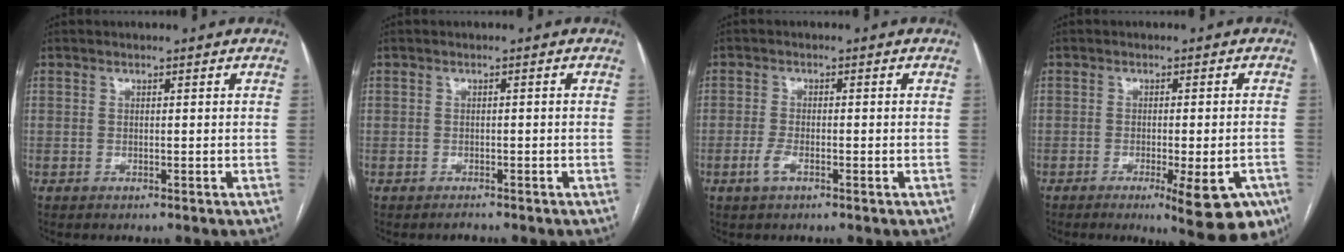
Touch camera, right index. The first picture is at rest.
{"total": 1.0, "force": [-0.9, 0.5, 0.0], "torque": [-0.004, 0.000, -0.016]}
{"total": 2.2, "force": [-1.1, 0.7, 1.8], "torque": [-0.044, -0.001, -0.022]}
{"total": 10.3, "force": [-5.6, 2.3, 8.4], "torque": [-0.076, -0.009, -0.070]}